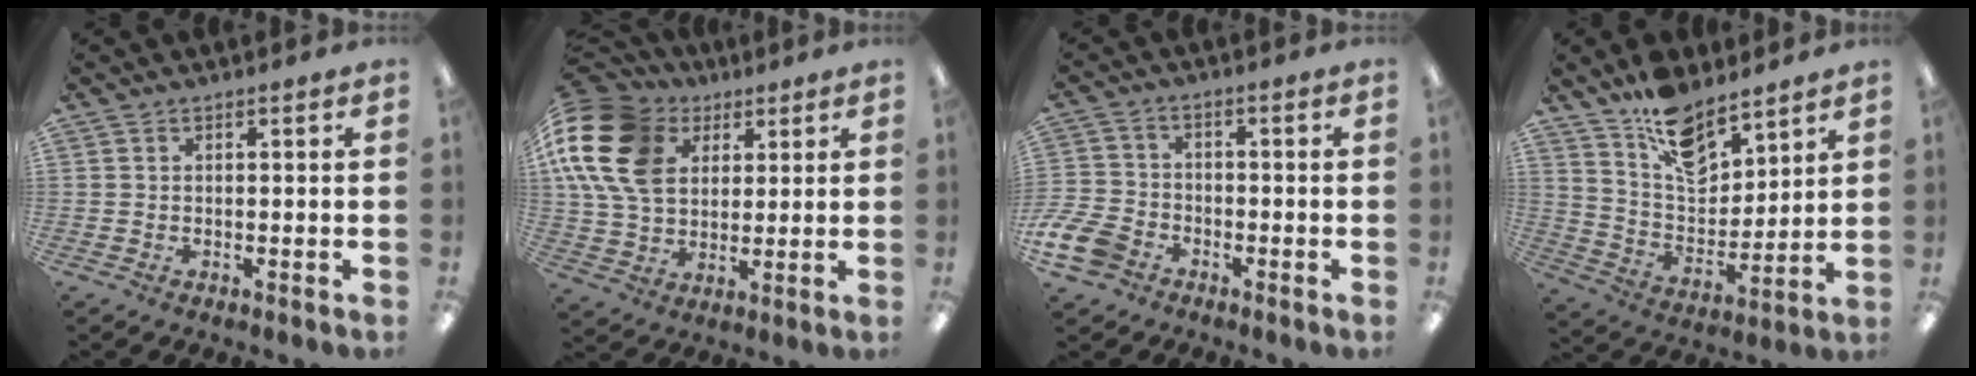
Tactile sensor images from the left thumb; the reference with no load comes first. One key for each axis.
{"total": 18.1, "fx": 6.5, "fy": 13.5, "fz": 10.1, "tx": -0.237, "ty": -0.014, "tz": 0.122}
{"total": 8.5, "fx": -4.9, "fy": 5.7, "fz": 4.0, "tx": -0.091, "ty": 0.029, "tz": -0.091}
{"total": 13.1, "fx": 9.7, "fy": 6.3, "fz": 6.1, "tx": -0.102, "ty": -0.064, "tz": 0.179}